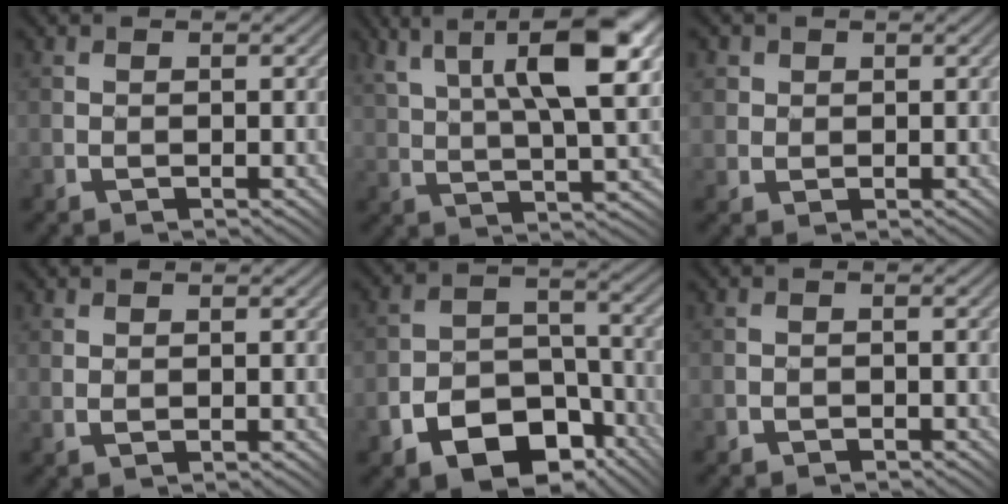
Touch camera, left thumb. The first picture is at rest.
{"total": 11.9, "force": [6.5, 3.1, 9.5], "torque": [-0.166, 0.010, 0.117]}
{"total": 3.7, "force": [1.7, 3.2, 0.6], "torque": [-0.025, 0.009, 0.023]}
{"total": 1.4, "force": [0.6, 0.4, 1.1], "torque": [-0.025, 0.002, 0.018]}
{"total": 11.0, "force": [-6.6, 6.5, 5.8], "torque": [-0.110, -0.021, -0.109]}
{"total": 0.6, "force": [-0.4, 0.4, -0.1], "torque": [0.004, -0.001, -0.008]}